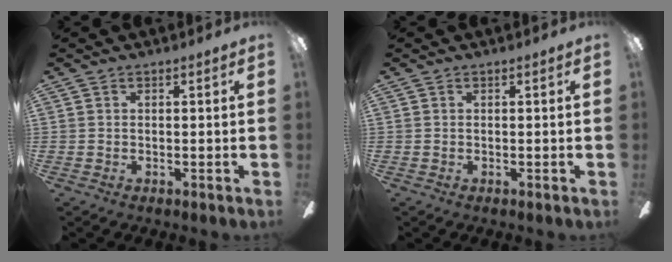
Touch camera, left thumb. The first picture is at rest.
{"total": 0.0}